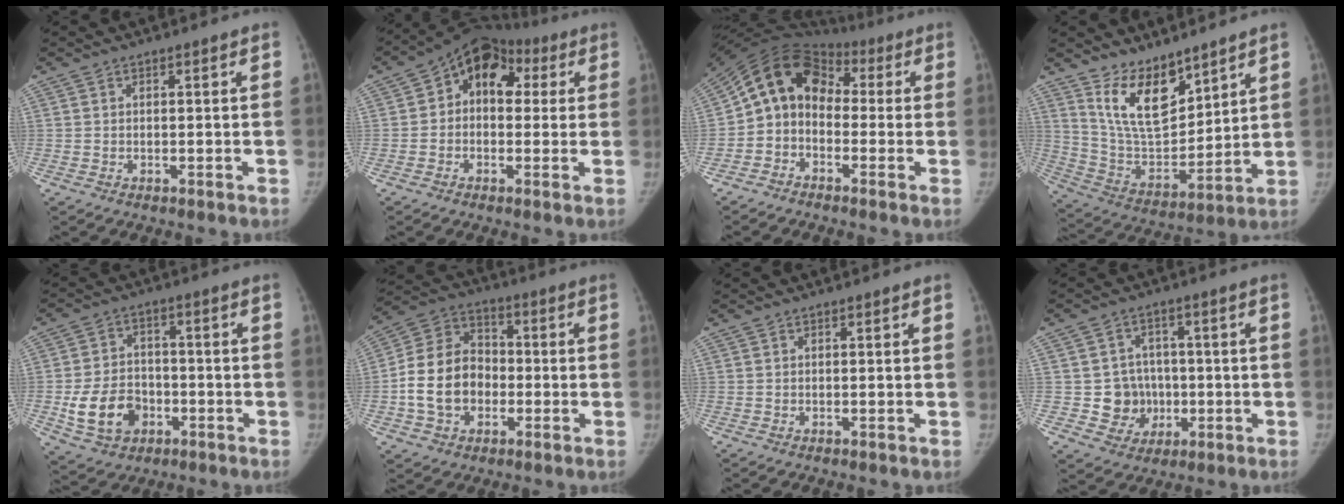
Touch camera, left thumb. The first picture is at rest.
{"total": 11.2, "force": [2.4, 8.1, 7.3], "torque": [-0.069, 0.032, 0.022]}
{"total": 12.0, "force": [-0.8, 9.8, 6.9], "torque": [-0.108, 0.058, -0.033]}
{"total": 13.9, "force": [9.5, 6.4, 7.9], "torque": [-0.101, -0.073, 0.196]}
{"total": 11.1, "force": [-3.5, 8.5, 6.2], "torque": [-0.091, 0.021, -0.054]}
{"total": 14.2, "force": [-2.5, 11.2, 8.4], "torque": [-0.131, 0.032, -0.051]}
{"total": 0.0}
{"total": 8.0, "force": [-1.0, 7.6, 2.4], "torque": [0.005, 0.016, -0.009]}